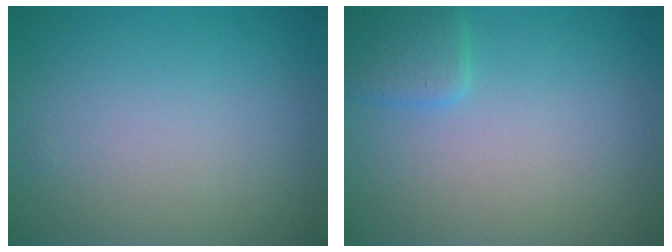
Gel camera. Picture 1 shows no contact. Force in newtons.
{"total": 2.1, "press": 2.1, "slide": 0.1}